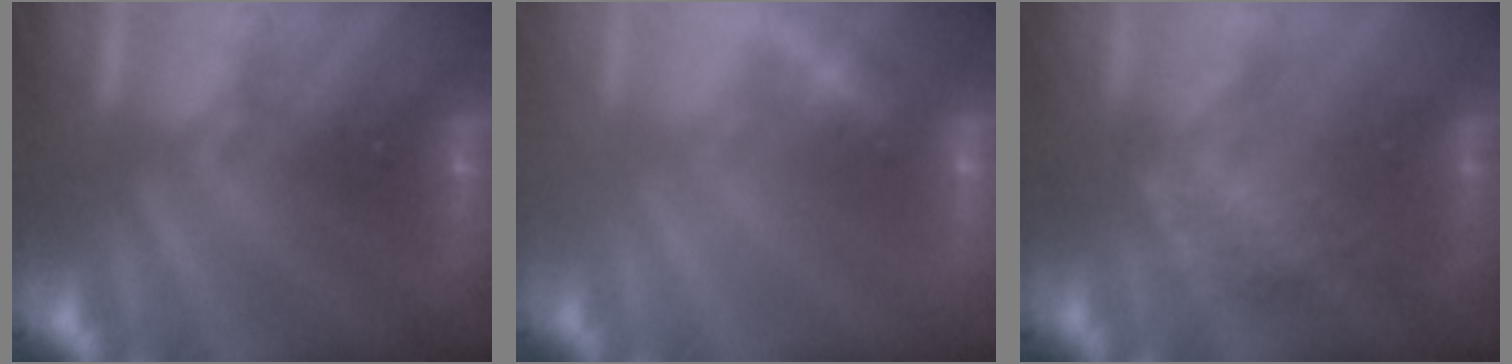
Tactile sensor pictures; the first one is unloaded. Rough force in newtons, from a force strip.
{"total": 2.4}
{"total": 2.3}